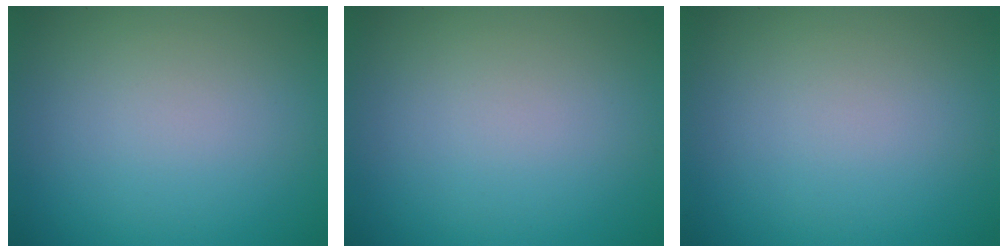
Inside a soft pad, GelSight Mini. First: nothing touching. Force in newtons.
{"total": 0.0}
{"total": 0.0}